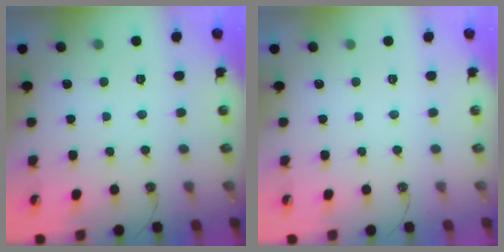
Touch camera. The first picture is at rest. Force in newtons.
{"total": 0.0}